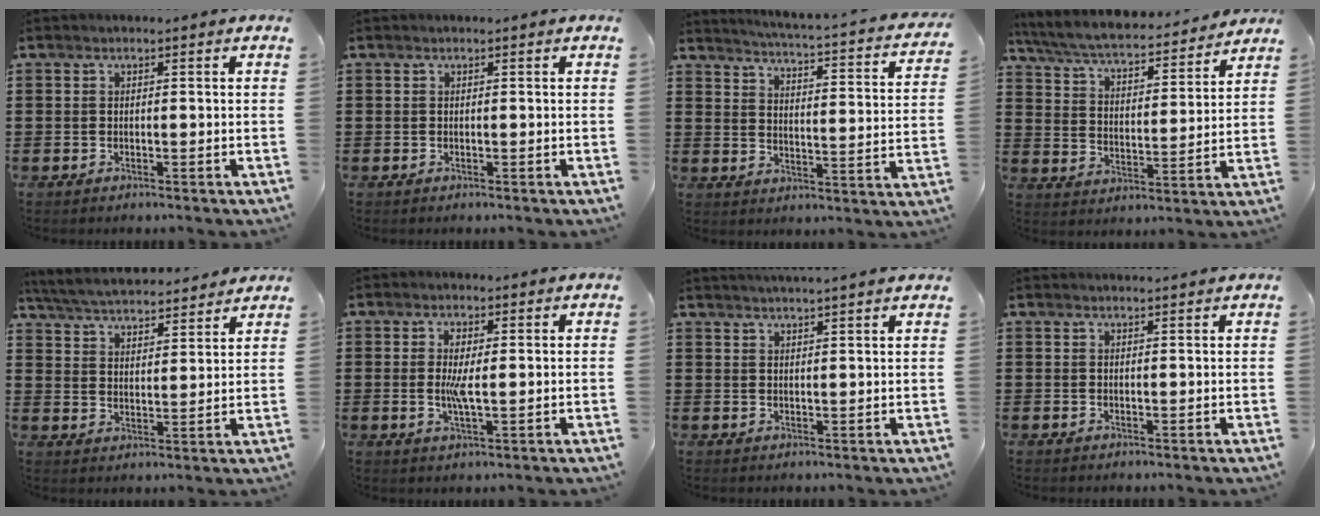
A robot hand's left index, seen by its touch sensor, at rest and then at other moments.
{"total": 0.0}
{"total": 2.6, "force": [2.3, -0.4, 1.2], "torque": [-0.044, -0.030, 0.026]}
{"total": 5.8, "force": [5.4, 0.3, 2.1], "torque": [-0.065, -0.038, 0.088]}
{"total": 5.1, "force": [5.0, 0.3, 0.9], "torque": [-0.042, -0.028, 0.085]}
{"total": 4.1, "force": [0.4, 1.2, 3.9], "torque": [-0.075, 0.003, 0.005]}
{"total": 2.3, "force": [2.2, -0.6, 0.3], "torque": [-0.010, -0.008, 0.041]}
{"total": 1.0, "force": [0.9, -0.1, 0.2], "torque": [-0.005, -0.003, 0.018]}